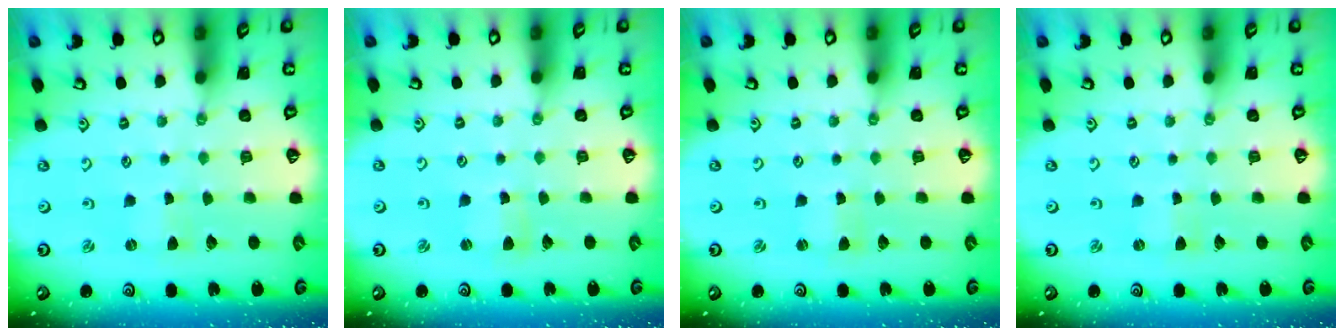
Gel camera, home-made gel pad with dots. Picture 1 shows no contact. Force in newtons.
{"total": 1.5, "press": 1.4, "slide": 0.2}
{"total": 0.8, "press": 0.8, "slide": 0.2}
{"total": 0.0}